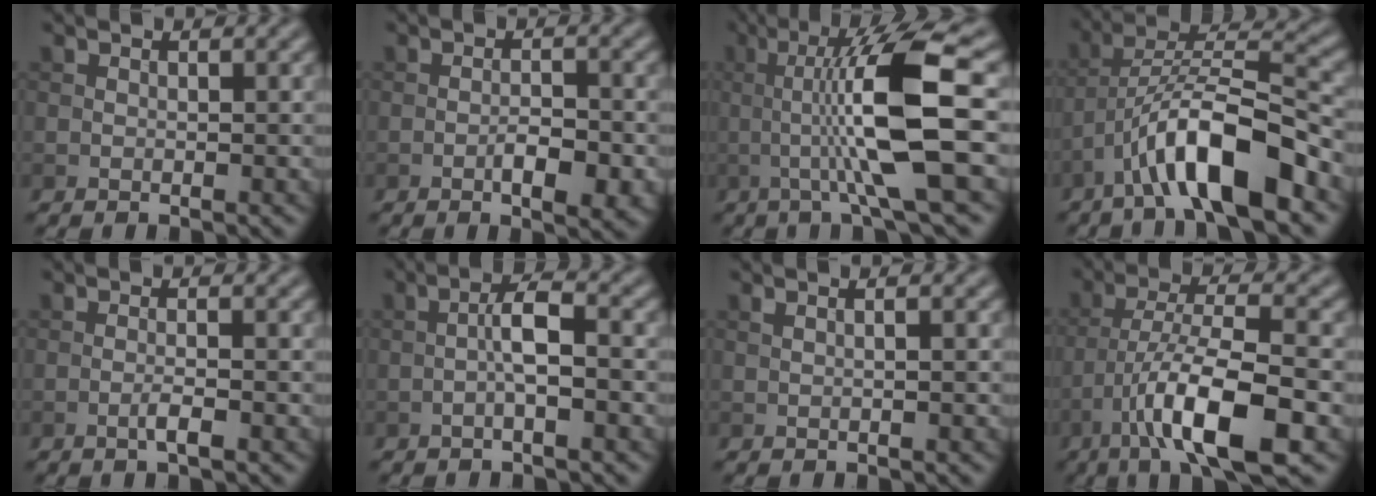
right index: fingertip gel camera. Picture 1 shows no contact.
{"total": 3.7, "force": [-1.5, 1.2, 3.1], "torque": [-0.051, 0.000, -0.023]}
{"total": 9.6, "force": [-0.5, 1.4, 9.5], "torque": [-0.152, 0.005, -0.007]}
{"total": 10.0, "force": [-5.5, 2.4, 8.0], "torque": [-0.132, 0.019, -0.095]}
{"total": 1.6, "force": [-0.7, 0.2, 1.4], "torque": [-0.026, 0.003, -0.017]}
{"total": 3.2, "force": [-0.9, 0.5, 3.0], "torque": [-0.056, 0.012, -0.021]}
{"total": 2.0, "force": [0.6, 0.8, 1.7], "torque": [-0.013, 0.000, -0.005]}
{"total": 10.0, "force": [-4.8, 2.4, 8.5], "torque": [-0.146, 0.010, -0.089]}